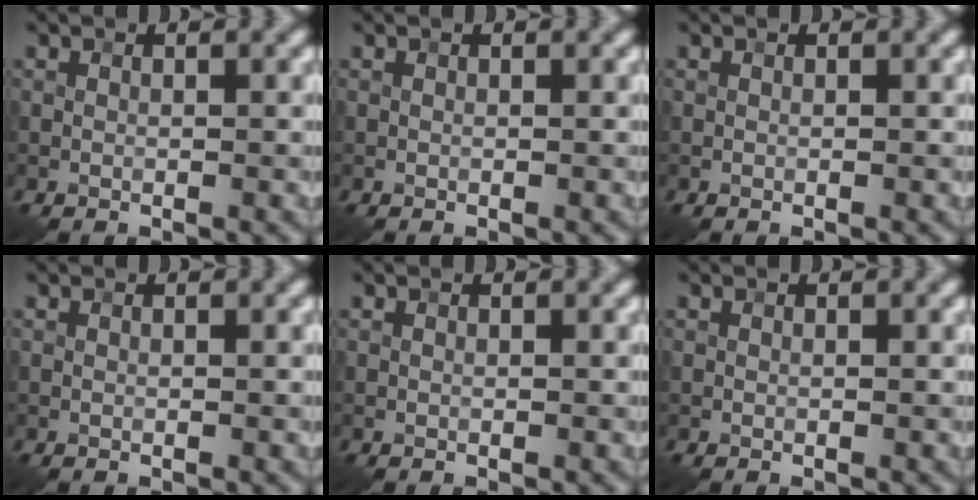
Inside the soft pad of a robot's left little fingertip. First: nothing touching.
{"total": 0.0}
{"total": 0.0}
{"total": 0.0}
{"total": 0.0}
{"total": 0.0}